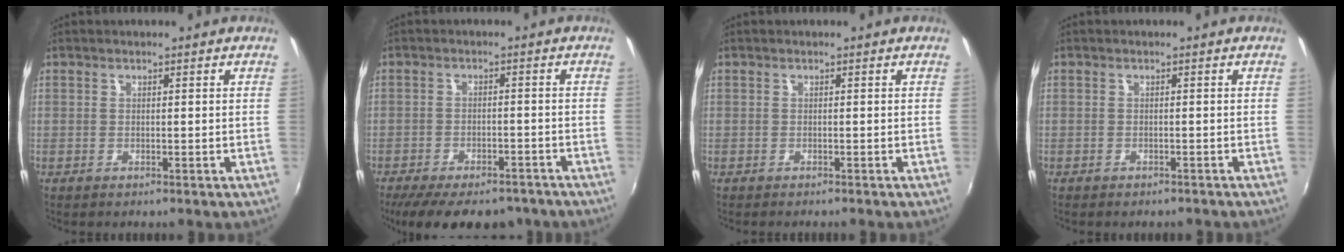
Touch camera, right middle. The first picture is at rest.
{"total": 15.4, "force": [-12.0, 5.7, 7.7], "torque": [-0.157, -0.027, -0.167]}
{"total": 0.6, "force": [-0.6, 0.0, 0.2], "torque": [-0.003, -0.005, -0.010]}
{"total": 2.0, "force": [-1.7, 0.6, 0.7], "torque": [-0.014, -0.011, -0.021]}